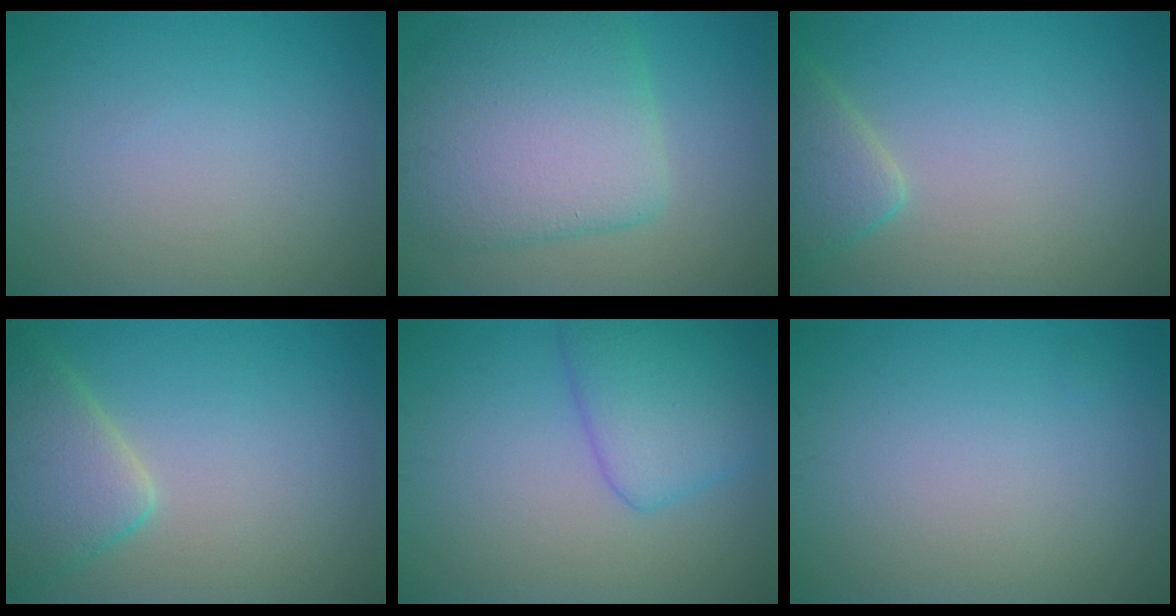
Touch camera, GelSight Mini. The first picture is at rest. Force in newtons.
{"total": 8.6, "press": 8.6, "slide": 0.3}
{"total": 2.9, "press": 2.9, "slide": 0.2}
{"total": 5.1, "press": 5.1, "slide": 0.5}
{"total": 4.8, "press": 4.8, "slide": 0.1}
{"total": 0.0}